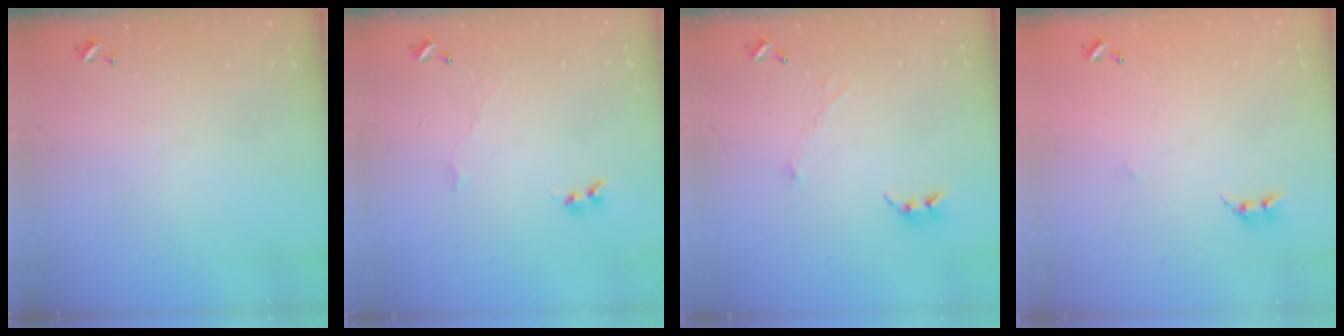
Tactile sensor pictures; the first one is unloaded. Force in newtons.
{"total": 1.9, "press": 1.9, "slide": 0.3}
{"total": 0.7, "press": 0.4, "slide": 0.5}
{"total": 5.1, "press": 5.0, "slide": 0.5}